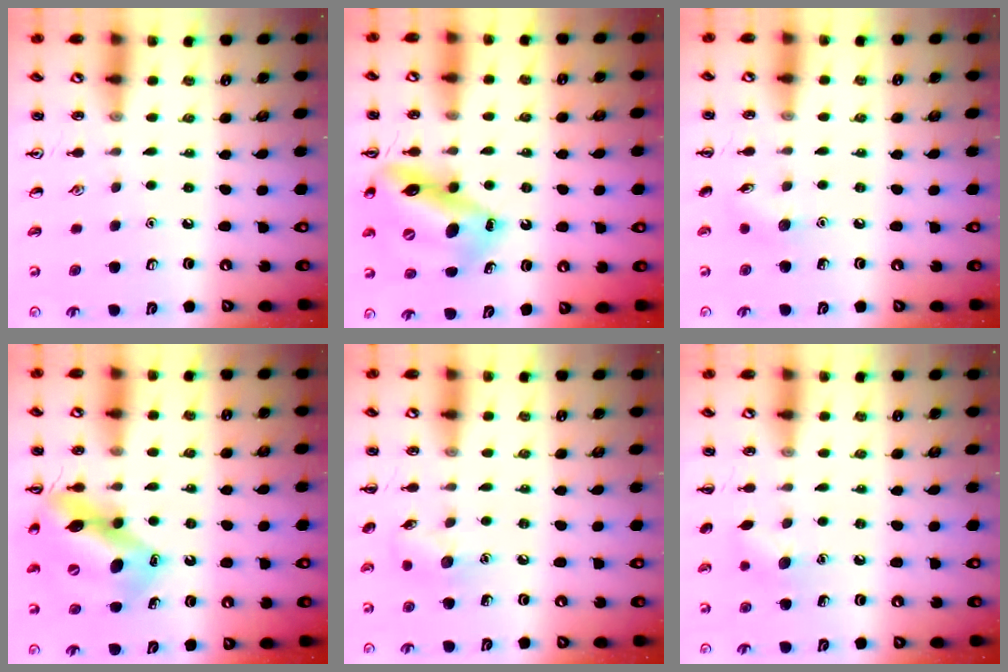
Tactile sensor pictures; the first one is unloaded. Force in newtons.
{"total": 16.3, "press": 15.7, "slide": 4.3}
{"total": 6.1, "press": 5.9, "slide": 1.6}
{"total": 14.9, "press": 14.3, "slide": 4.2}
{"total": 7.8, "press": 7.6, "slide": 1.5}
{"total": 6.7, "press": 6.5, "slide": 1.3}